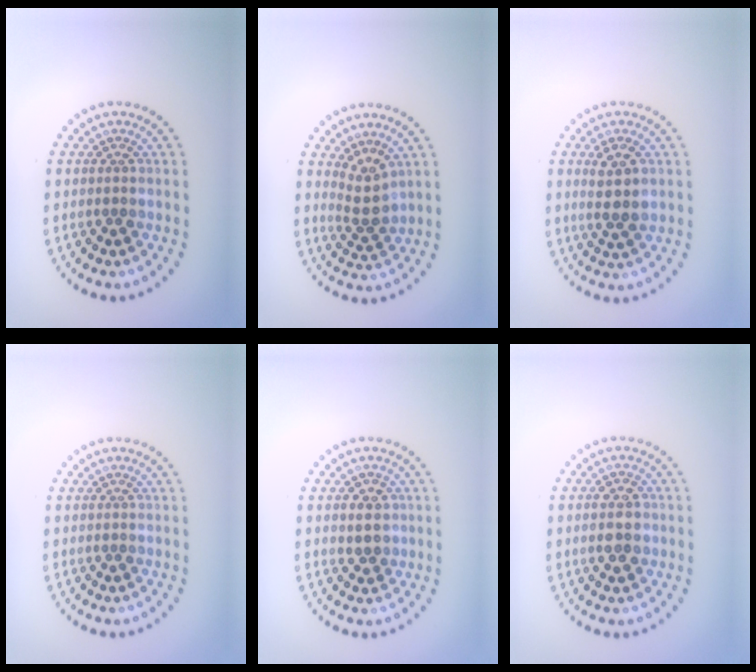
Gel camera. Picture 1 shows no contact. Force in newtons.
{"total": 2.5, "press": 1.7, "slide": 1.8}
{"total": 2.8, "press": 2.7, "slide": 0.8}
{"total": 0.0}
{"total": 2.0, "press": 1.9, "slide": 0.5}
{"total": 2.5, "press": 2.4, "slide": 0.4}